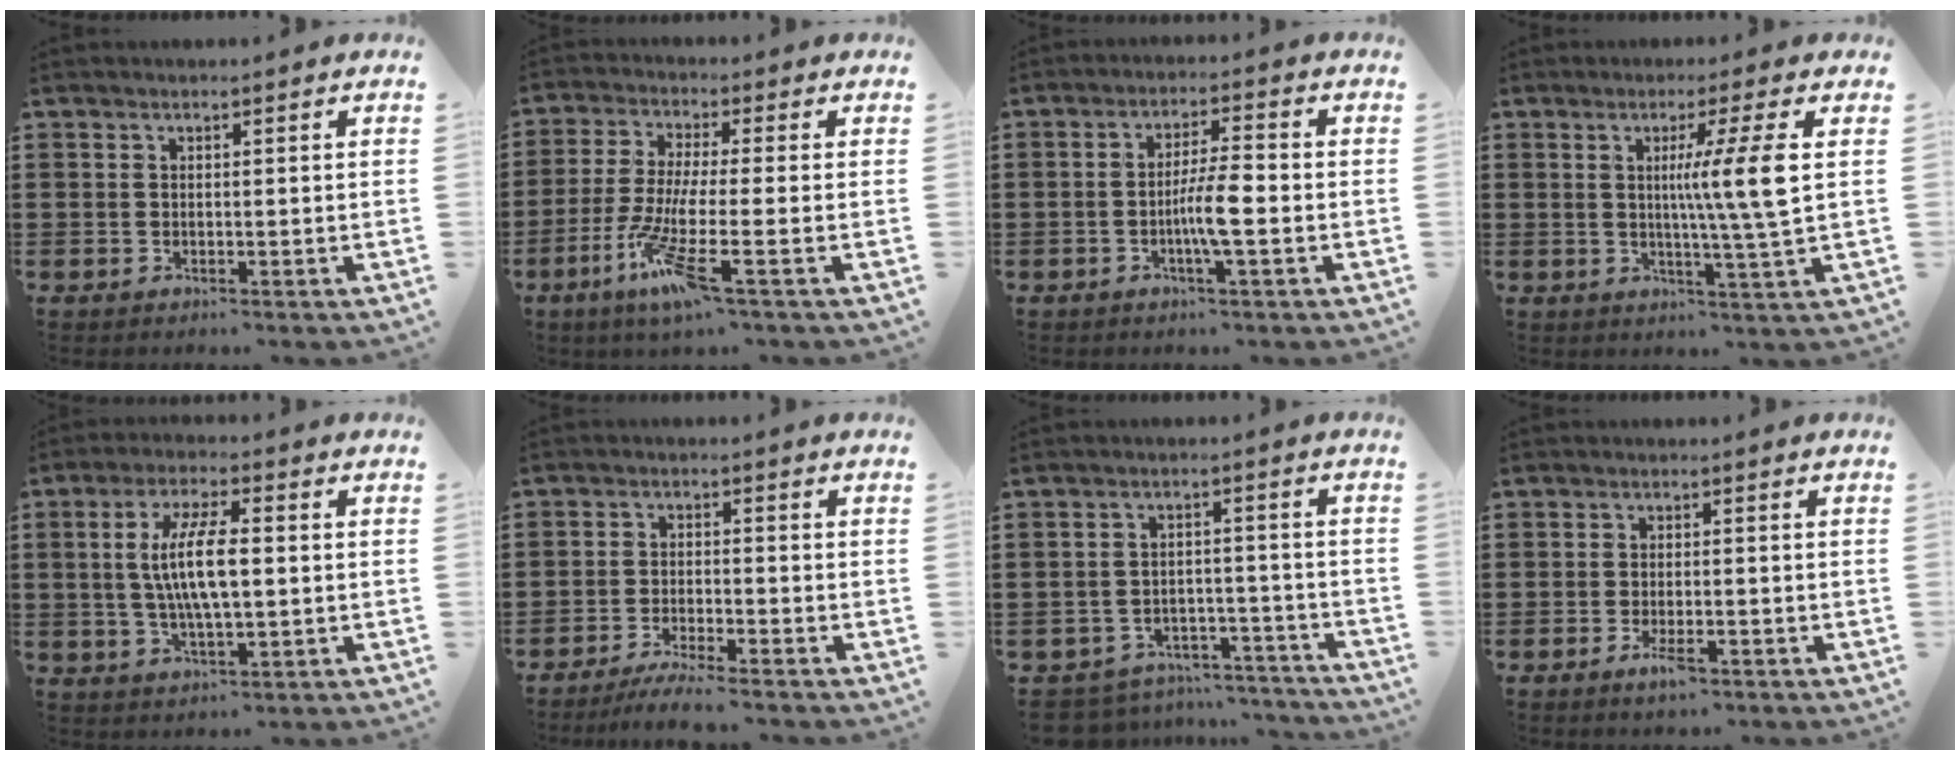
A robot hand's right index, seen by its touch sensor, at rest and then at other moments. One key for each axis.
{"total": 9.2, "fx": -4.4, "fy": 0.4, "fz": 8.1, "tx": -0.175, "ty": -0.016, "tz": -0.085}
{"total": 5.6, "fx": -1.5, "fy": 0.6, "fz": 5.4, "tx": -0.099, "ty": -0.002, "tz": -0.031}
{"total": 8.2, "fx": 1.2, "fy": -1.1, "fz": 8.0, "tx": -0.141, "ty": -0.008, "tz": 0.008}
{"total": 8.9, "fx": 0.4, "fy": 2.7, "fz": 8.4, "tx": -0.169, "ty": 0.005, "tz": 0.002}
{"total": 3.7, "fx": -3.5, "fy": -0.2, "fz": 1.0, "tx": -0.025, "ty": -0.007, "tz": -0.073}
{"total": 4.9, "fx": -4.8, "fy": 0.9, "fz": 0.5, "tx": -0.013, "ty": 0.010, "tz": -0.095}
{"total": 3.0, "fx": -1.7, "fy": 0.8, "fz": 2.3, "tx": -0.045, "ty": -0.004, "tz": -0.030}